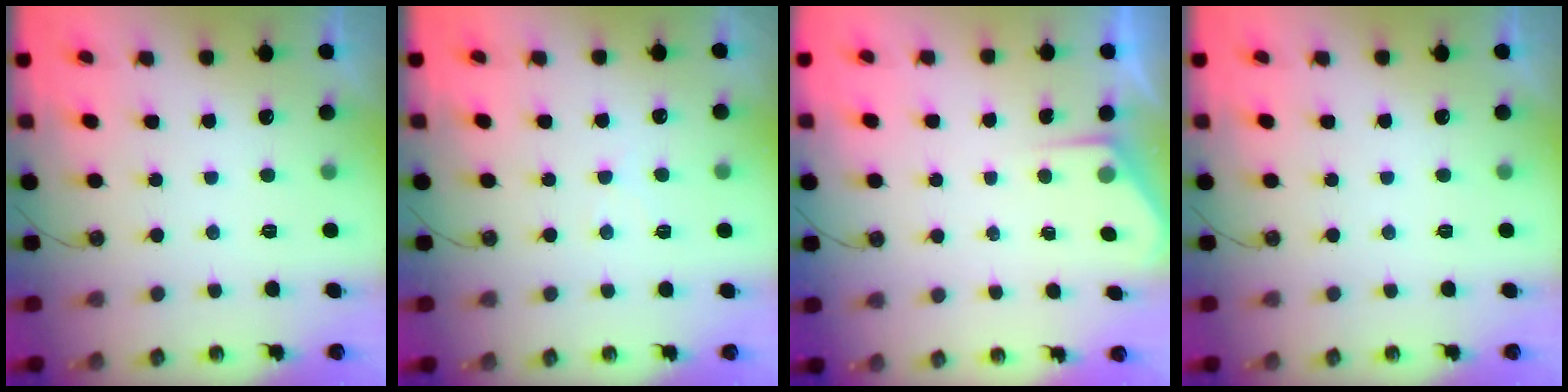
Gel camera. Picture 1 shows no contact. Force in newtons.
{"total": 4.6, "press": 4.5, "slide": 0.5}
{"total": 3.0, "press": 3.0, "slide": 0.4}
{"total": 0.0}